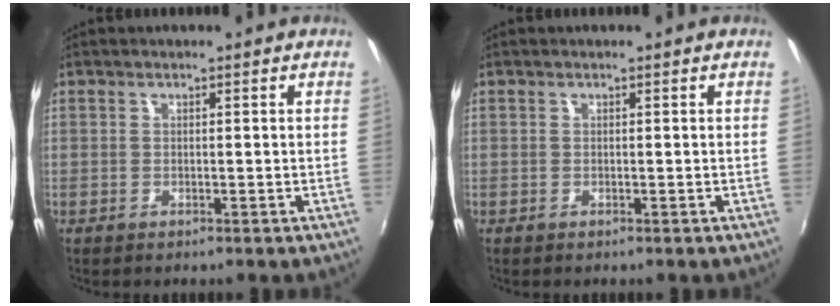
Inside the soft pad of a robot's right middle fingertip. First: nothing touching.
{"total": 0.0}